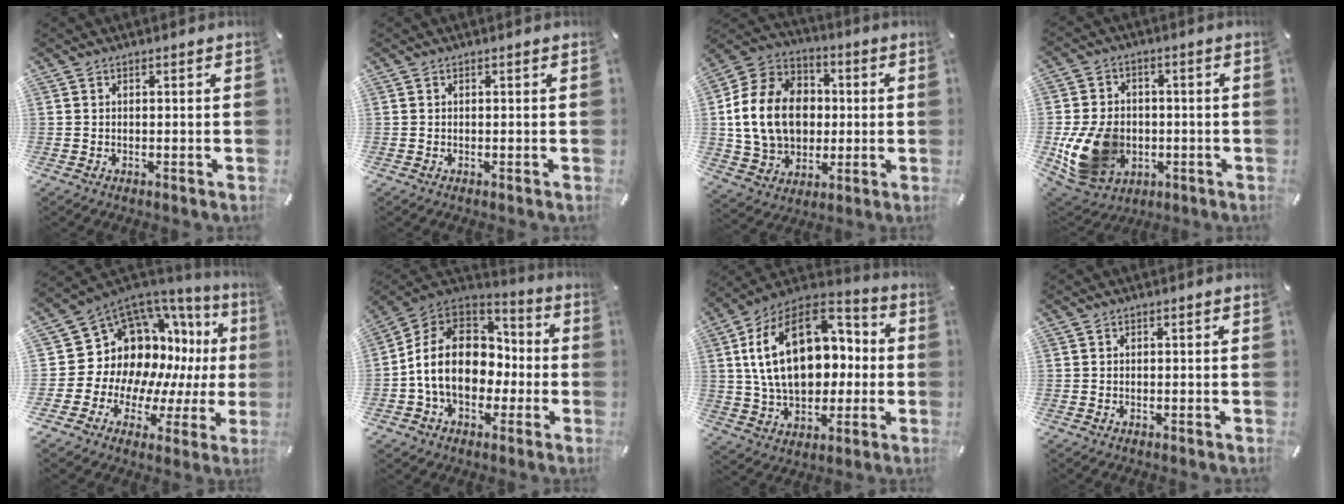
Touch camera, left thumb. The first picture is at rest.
{"total": 0.0}
{"total": 18.3, "force": [0.1, 14.8, 10.7], "torque": [-0.225, 0.017, 0.006]}
{"total": 14.7, "force": [-2.8, 11.7, 8.5], "torque": [-0.176, 0.008, -0.047]}
{"total": 15.3, "force": [5.5, 12.8, 6.4], "torque": [-0.085, -0.086, 0.126]}
{"total": 16.4, "force": [-1.9, 13.0, 9.7], "torque": [-0.203, 0.021, -0.031]}
{"total": 24.0, "force": [3.8, 16.7, 16.8], "torque": [-0.300, 0.003, 0.070]}
{"total": 0.0}